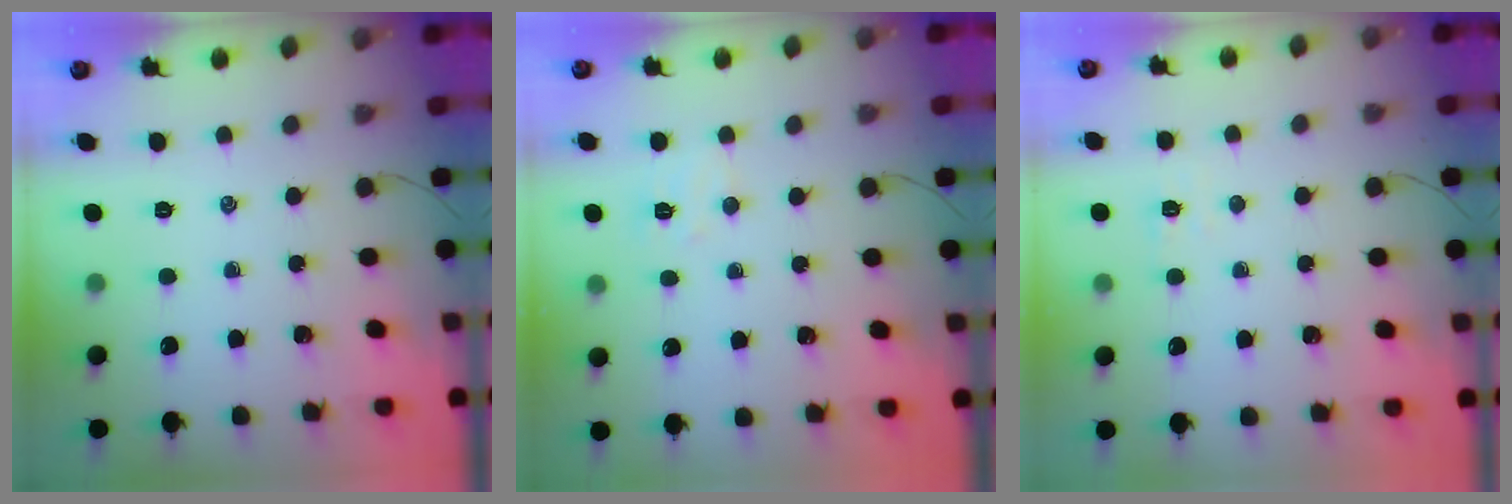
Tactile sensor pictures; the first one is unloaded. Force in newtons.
{"total": 4.3, "press": 4.2, "slide": 0.9}
{"total": 2.3, "press": 2.1, "slide": 0.8}